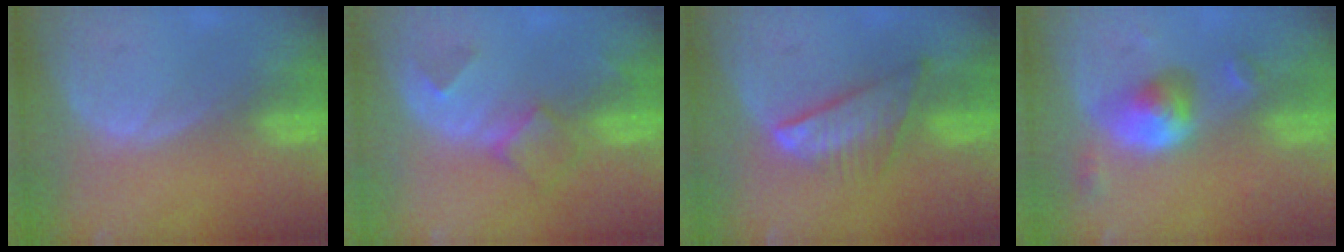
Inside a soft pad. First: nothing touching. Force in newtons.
{"total": 4.9, "press": 4.3, "slide": 2.3}
{"total": 7.4, "press": 6.5, "slide": 3.6}
{"total": 5.7, "press": 5.4, "slide": 1.8}